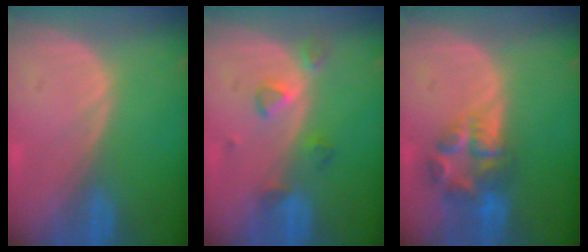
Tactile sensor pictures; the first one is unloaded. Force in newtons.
{"total": 3.8, "press": 3.7, "slide": 0.8}
{"total": 6.8, "press": 6.2, "slide": 2.9}